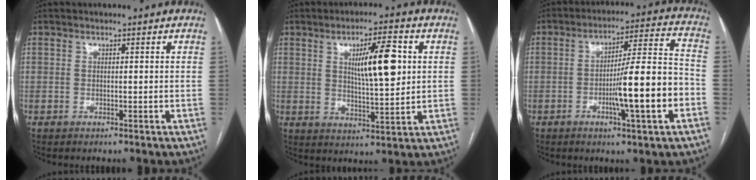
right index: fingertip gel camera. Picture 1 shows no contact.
{"total": 9.8, "force": [2.5, 1.9, 9.2], "torque": [-0.149, 0.004, 0.045]}
{"total": 13.4, "force": [-4.0, 0.4, 12.7], "torque": [-0.199, 0.006, -0.063]}